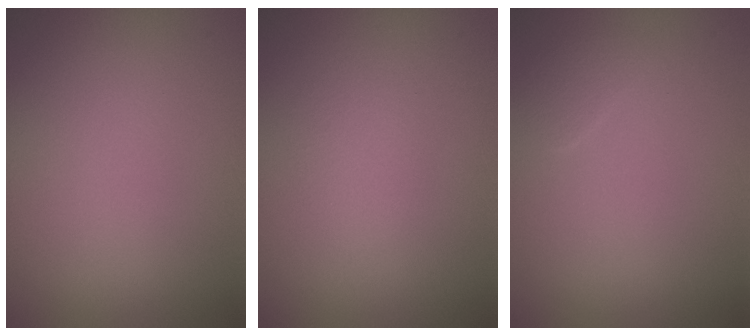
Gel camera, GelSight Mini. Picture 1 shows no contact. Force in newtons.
{"total": 1.2, "press": 1.2, "slide": 0.0}
{"total": 0.9, "press": 0.9, "slide": 0.0}